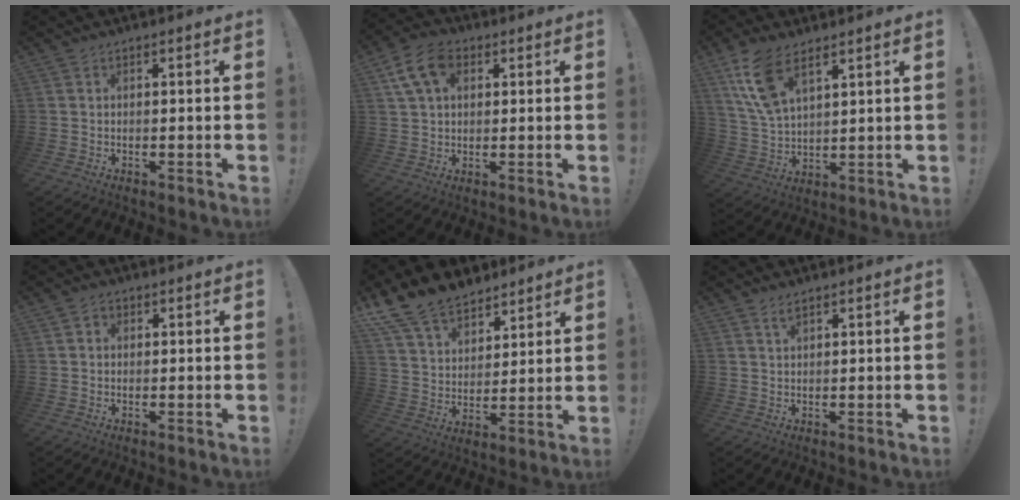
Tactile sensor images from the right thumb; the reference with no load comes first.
{"total": 11.2, "force": [4.4, 7.3, 7.3], "torque": [-0.126, -0.001, 0.085]}
{"total": 12.3, "force": [7.3, 5.9, 7.9], "torque": [-0.160, -0.018, 0.140]}
{"total": 1.8, "force": [0.4, 1.5, 0.9], "torque": [-0.009, 0.000, 0.005]}
{"total": 14.8, "force": [11.4, 8.2, 4.8], "torque": [-0.094, -0.082, 0.217]}
{"total": 1.8, "force": [1.3, 0.6, 1.2], "torque": [-0.014, -0.007, 0.021]}